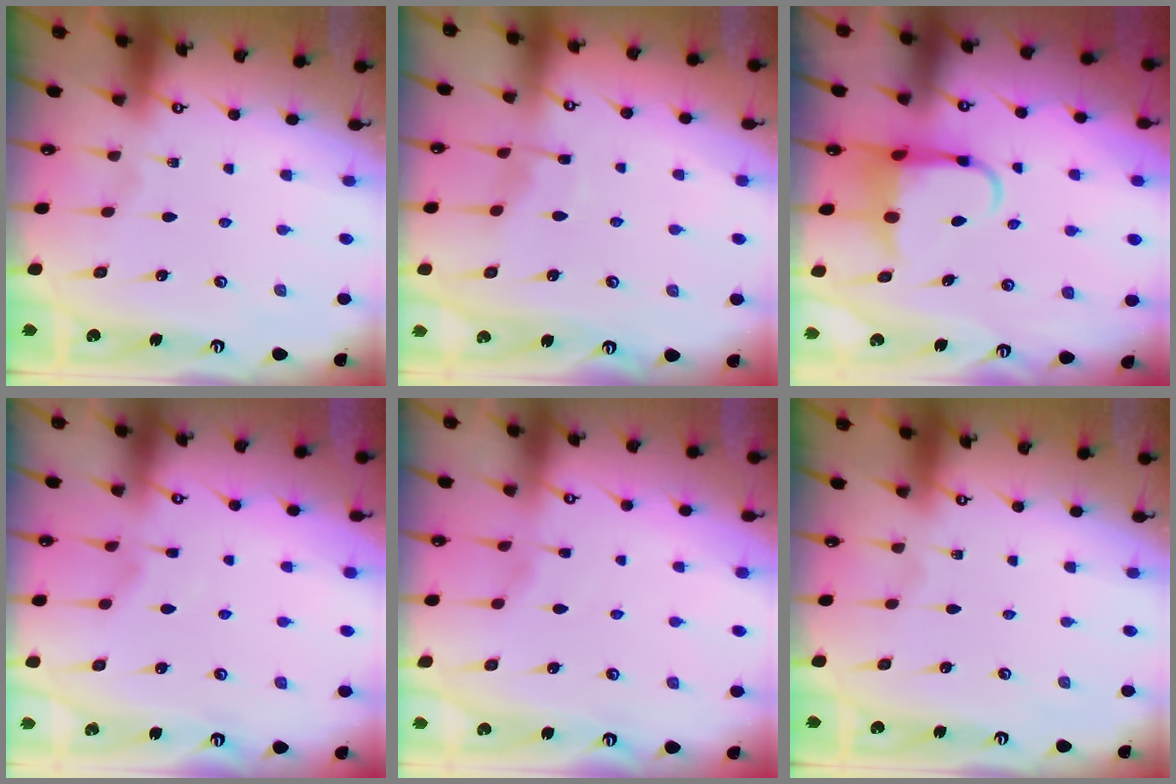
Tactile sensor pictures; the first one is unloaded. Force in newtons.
{"total": 5.4, "press": 5.3, "slide": 0.5}
{"total": 6.4, "press": 6.4, "slide": 0.8}
{"total": 2.8, "press": 2.8, "slide": 0.5}
{"total": 1.5, "press": 1.5, "slide": 0.4}
{"total": 0.0}